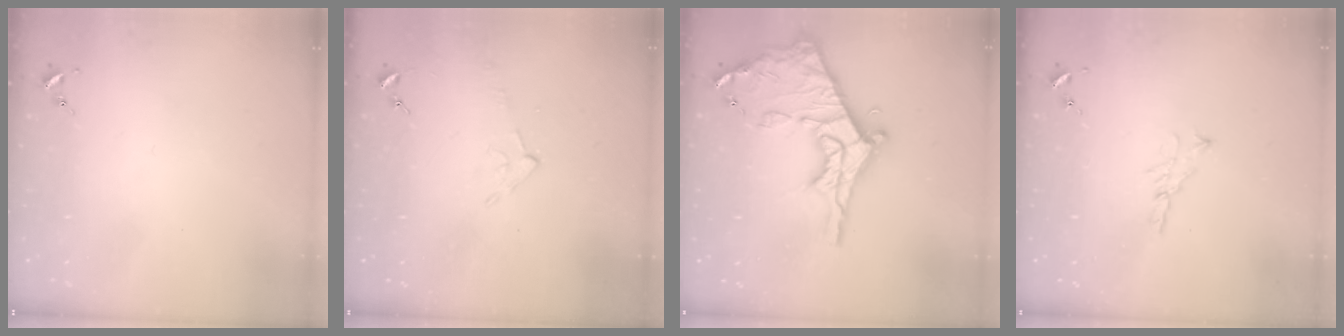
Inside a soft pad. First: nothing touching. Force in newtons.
{"total": 4.7, "press": 4.7, "slide": 0.5}
{"total": 21.0, "press": 20.9, "slide": 1.8}
{"total": 5.2, "press": 5.2, "slide": 0.3}